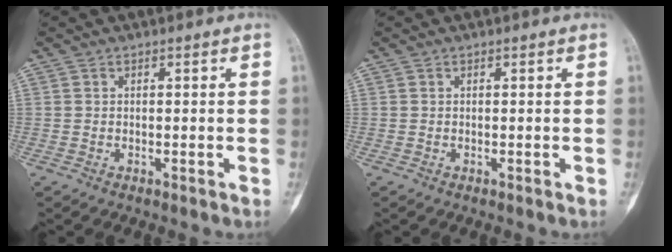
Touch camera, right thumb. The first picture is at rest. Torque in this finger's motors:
{"motor_torque": [-0.01, -0.01, 0.02, -0.02, 0.00]}